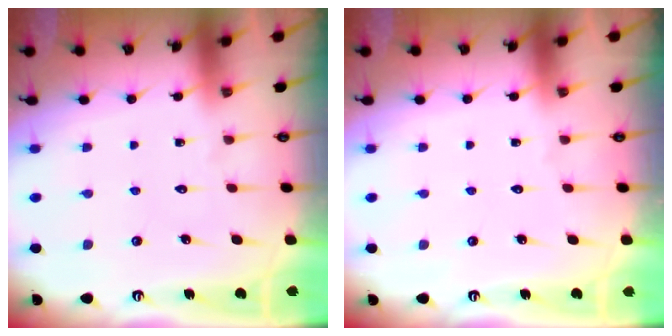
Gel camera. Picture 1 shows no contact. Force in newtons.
{"total": 0.0}